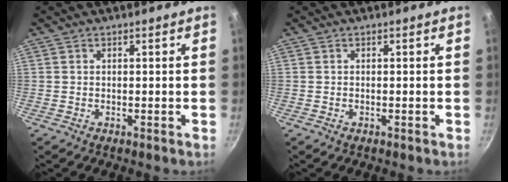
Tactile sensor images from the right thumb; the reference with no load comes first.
{"total": 0.0}